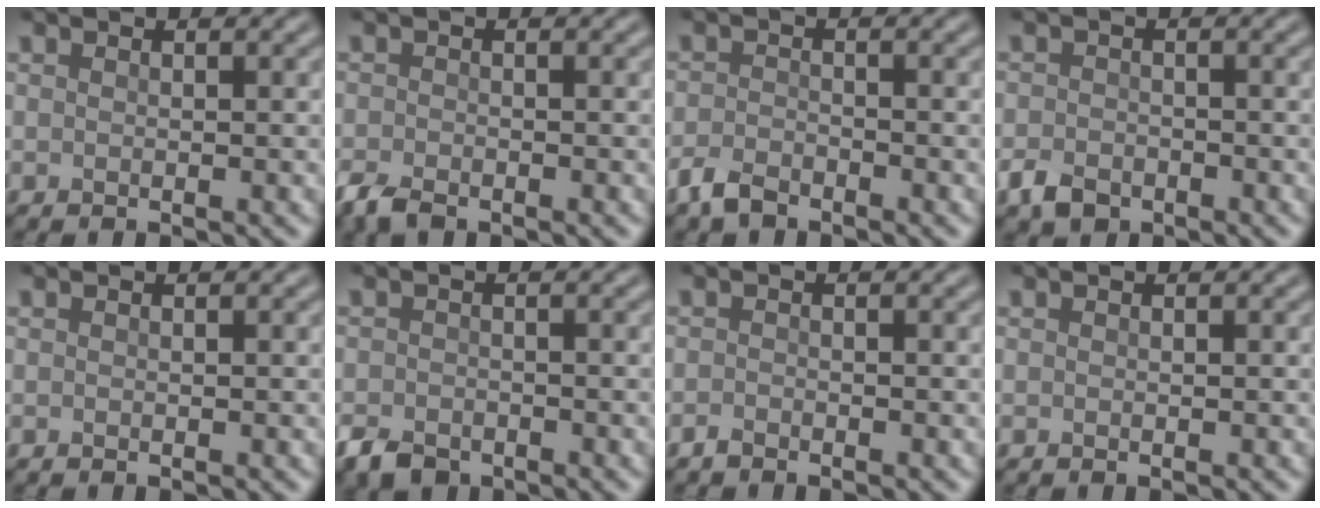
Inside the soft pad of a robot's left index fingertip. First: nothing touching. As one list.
[{"total": 2.3, "force": [-1.8, 0.9, 1.2], "torque": [-0.026, -0.006, -0.040]}, {"total": 2.4, "force": [-1.9, 1.0, 1.0], "torque": [-0.023, -0.001, -0.046]}, {"total": 2.6, "force": [-1.7, 1.6, 1.1], "torque": [-0.020, -0.003, -0.040]}, {"total": 0.0}, {"total": 2.6, "force": [-1.9, 1.4, 1.0], "torque": [-0.018, -0.005, -0.043]}, {"total": 0.7, "force": [-0.7, 0.2, 0.2], "torque": [-0.003, -0.001, -0.015]}, {"total": 0.0}]